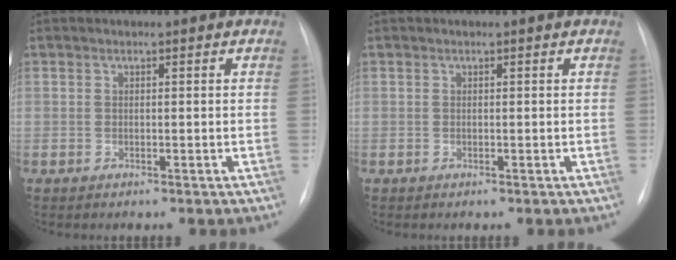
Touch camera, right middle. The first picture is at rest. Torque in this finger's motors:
{"motor_torque": [-0.18, 0.04, -0.02, 0.00]}